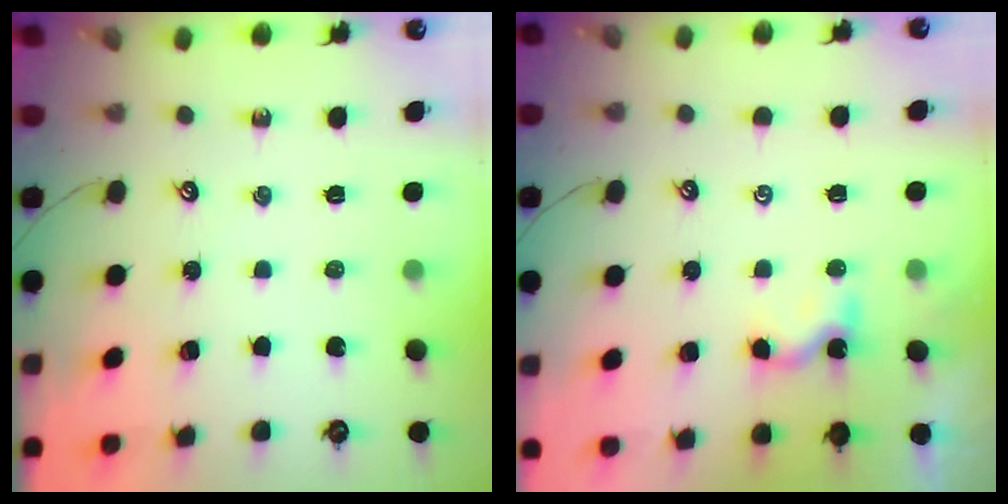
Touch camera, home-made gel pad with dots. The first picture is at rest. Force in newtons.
{"total": 2.4, "press": 2.4, "slide": 0.1}